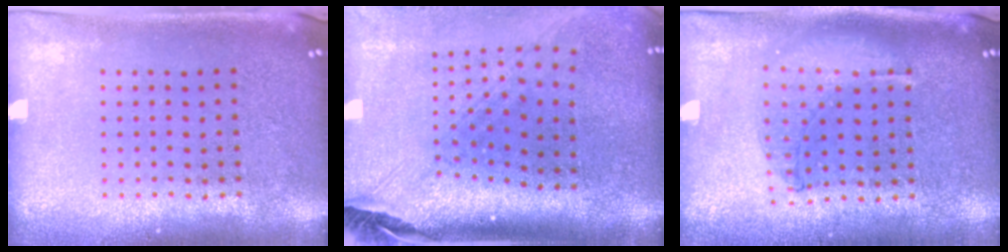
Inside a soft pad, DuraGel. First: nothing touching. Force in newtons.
{"total": 2.9, "press": 2.2, "slide": 2.0}
{"total": 0.9, "press": 0.9, "slide": 0.2}